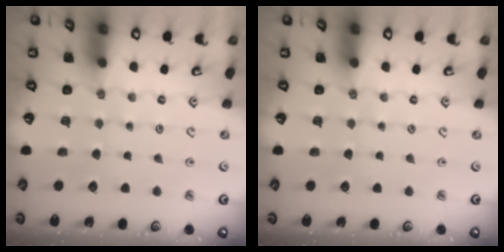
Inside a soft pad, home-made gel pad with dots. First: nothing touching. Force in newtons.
{"total": 0.0}